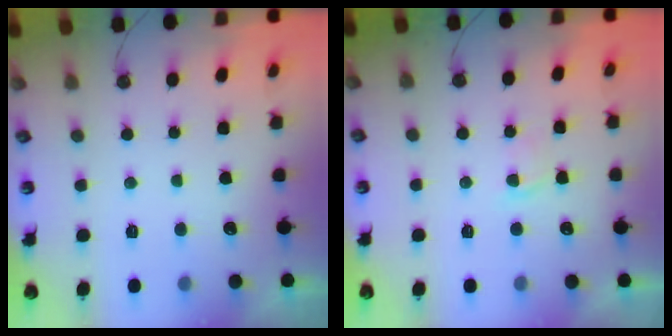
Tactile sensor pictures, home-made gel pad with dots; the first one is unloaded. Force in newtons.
{"total": 1.6, "press": 1.6, "slide": 0.3}